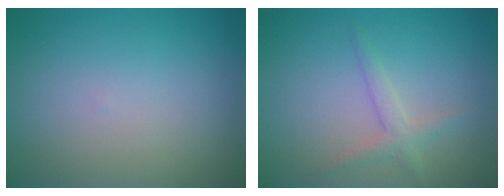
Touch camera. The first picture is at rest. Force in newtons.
{"total": 1.8, "press": 1.8, "slide": 0.1}